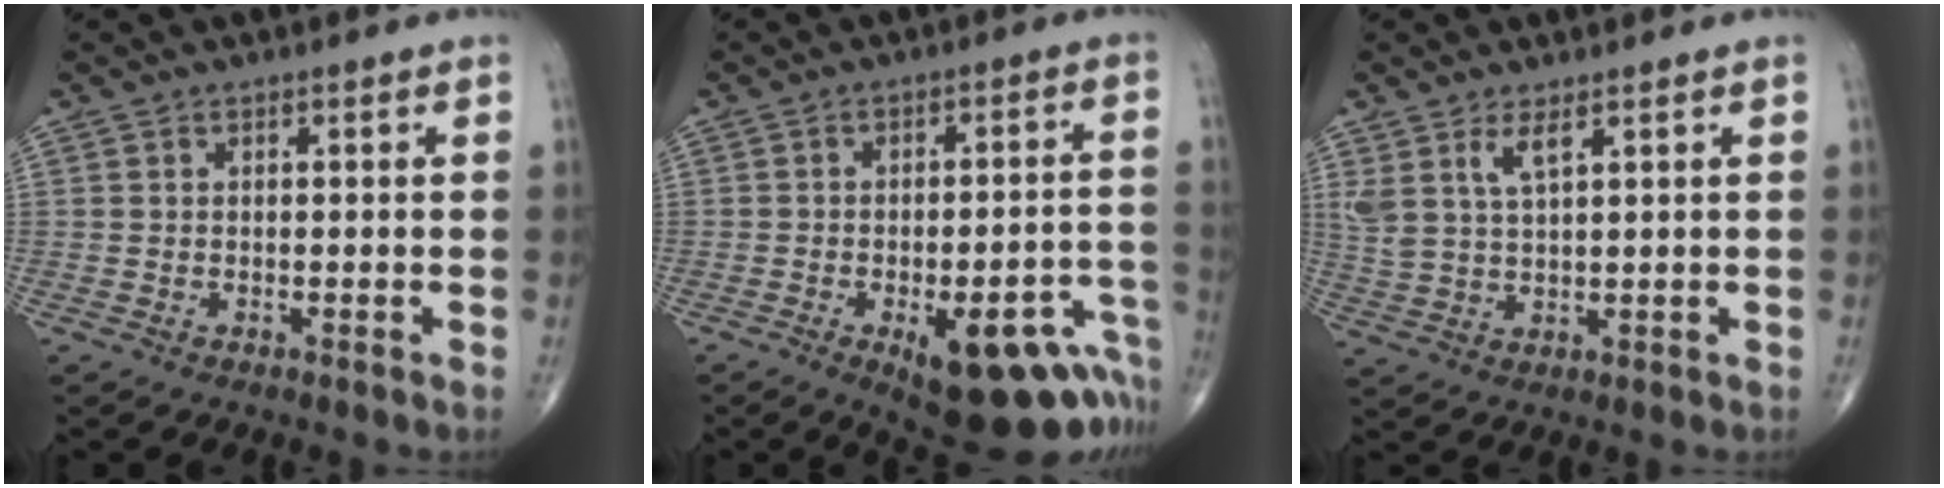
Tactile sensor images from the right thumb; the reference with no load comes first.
{"total": 18.9, "force": [-9.8, 7.4, 14.4], "torque": [-0.103, 0.060, -0.114]}
{"total": 4.9, "force": [2.8, 1.5, 3.8], "torque": [-0.084, -0.014, 0.065]}